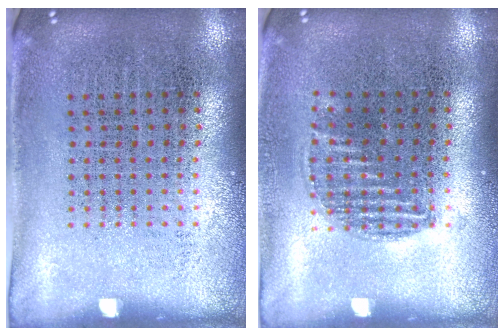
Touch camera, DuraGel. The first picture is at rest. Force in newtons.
{"total": 0.9, "press": 0.8, "slide": 0.3}